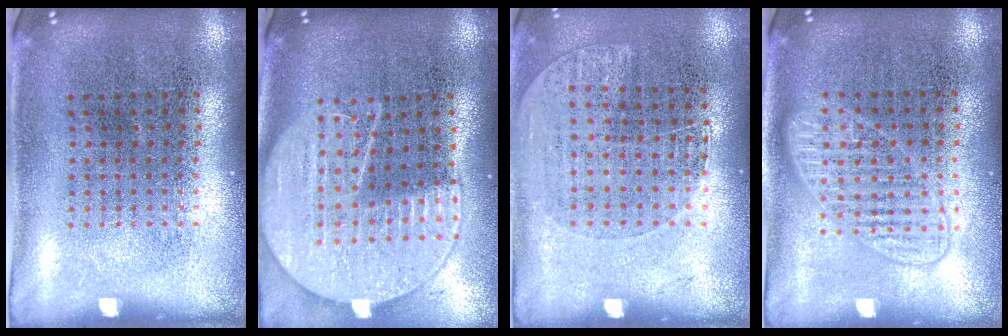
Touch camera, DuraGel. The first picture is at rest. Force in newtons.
{"total": 2.0, "press": 1.8, "slide": 0.9}
{"total": 1.1, "press": 1.0, "slide": 0.5}
{"total": 1.4, "press": 1.4, "slide": 0.3}